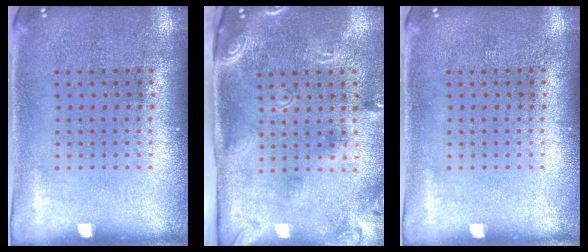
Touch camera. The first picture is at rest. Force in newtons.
{"total": 2.6, "press": 1.7, "slide": 2.0}
{"total": 0.0}